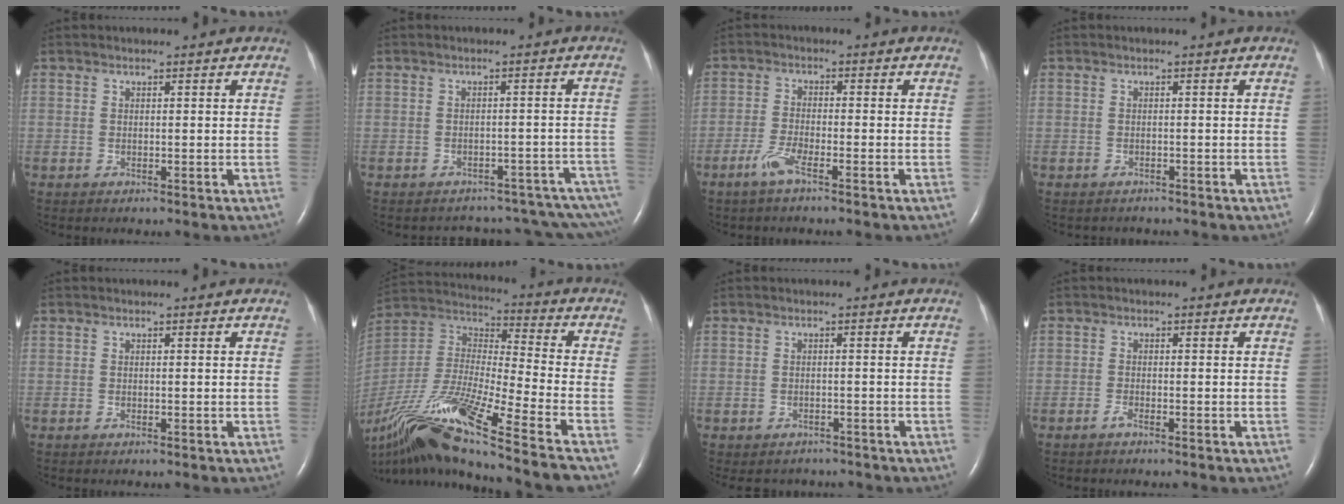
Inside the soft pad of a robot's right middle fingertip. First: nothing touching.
{"total": 14.9, "force": [-13.0, 5.7, 4.6], "torque": [-0.040, 0.035, -0.130]}
{"total": 3.8, "force": [-2.7, 0.4, 2.7], "torque": [-0.068, -0.006, -0.057]}
{"total": 1.7, "force": [-1.6, 0.7, 0.1], "torque": [-0.009, -0.002, -0.021]}
{"total": 0.0}
{"total": 25.8, "force": [-18.1, 0.4, 18.4], "torque": [-0.377, -0.048, -0.334]}
{"total": 3.7, "force": [-3.3, 1.7, 0.0], "torque": [-0.005, 0.005, -0.042]}
{"total": 1.1, "force": [-0.9, 0.0, 0.6], "torque": [-0.019, -0.001, -0.019]}